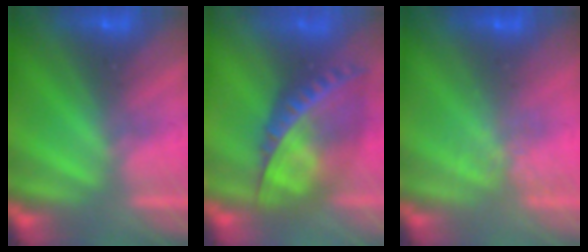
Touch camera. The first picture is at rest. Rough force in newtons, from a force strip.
{"total": 7.5}
{"total": 1.5}